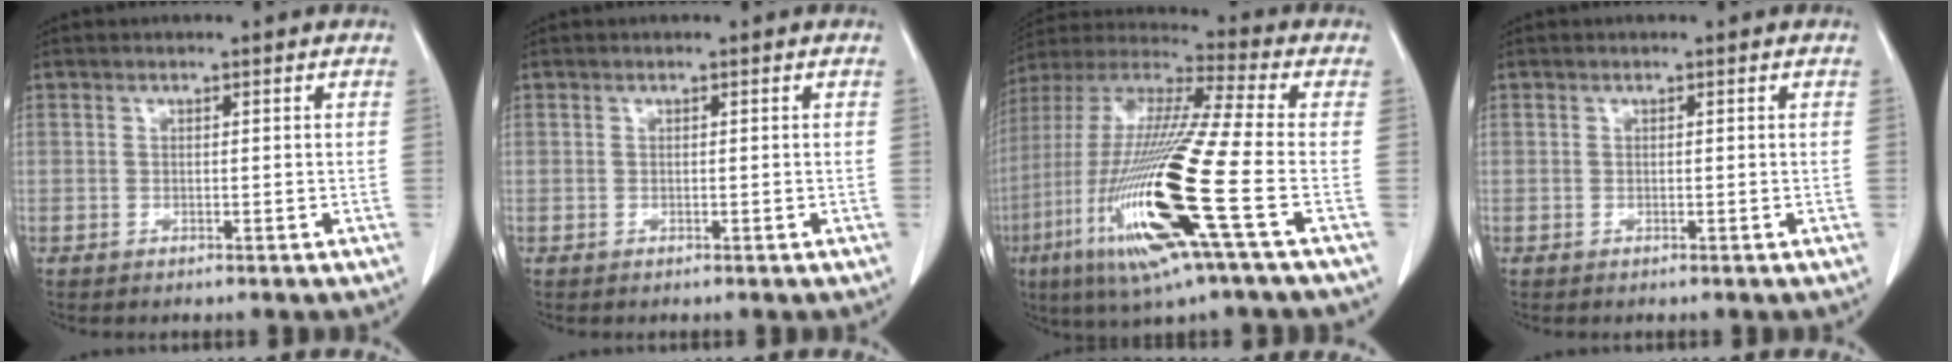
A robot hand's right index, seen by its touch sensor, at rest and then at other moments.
{"total": 0.0}
{"total": 22.4, "force": [-7.0, 0.6, 21.3], "torque": [-0.460, -0.036, -0.140]}
{"total": 0.0}